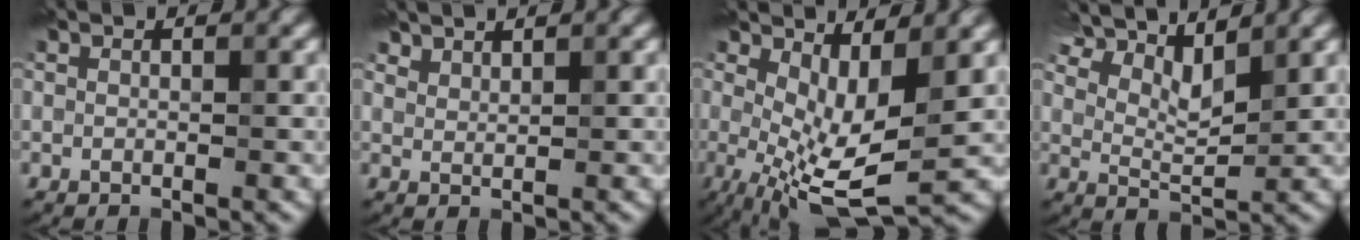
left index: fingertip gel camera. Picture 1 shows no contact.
{"total": 1.7, "force": [1.7, 0.1, 0.3], "torque": [-0.007, 0.001, 0.034]}
{"total": 6.9, "force": [0.2, 2.6, 6.4], "torque": [-0.127, -0.013, 0.004]}
{"total": 6.8, "force": [5.5, 1.8, 3.6], "torque": [-0.082, 0.013, 0.086]}